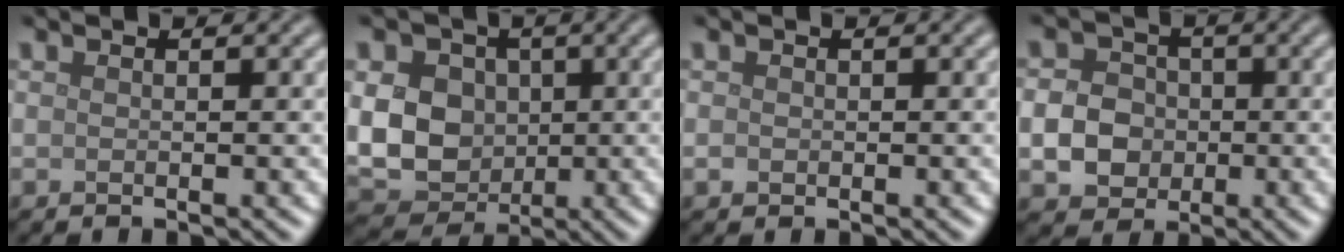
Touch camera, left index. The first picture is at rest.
{"total": 10.9, "force": [0.8, 9.2, 5.8], "torque": [-0.100, 0.017, -0.008]}
{"total": 0.5, "force": [-0.1, 0.5, 0.2], "torque": [0.000, -0.003, -0.003]}
{"total": 4.1, "force": [-0.7, 3.5, 1.9], "torque": [-0.034, 0.003, -0.018]}